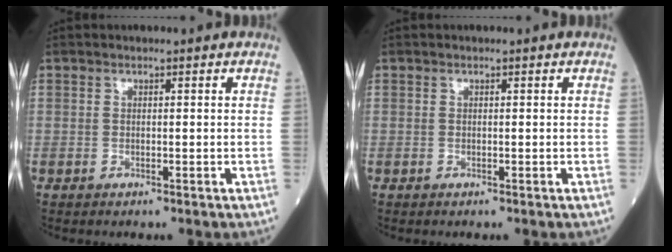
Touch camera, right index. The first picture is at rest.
{"total": 0.0}